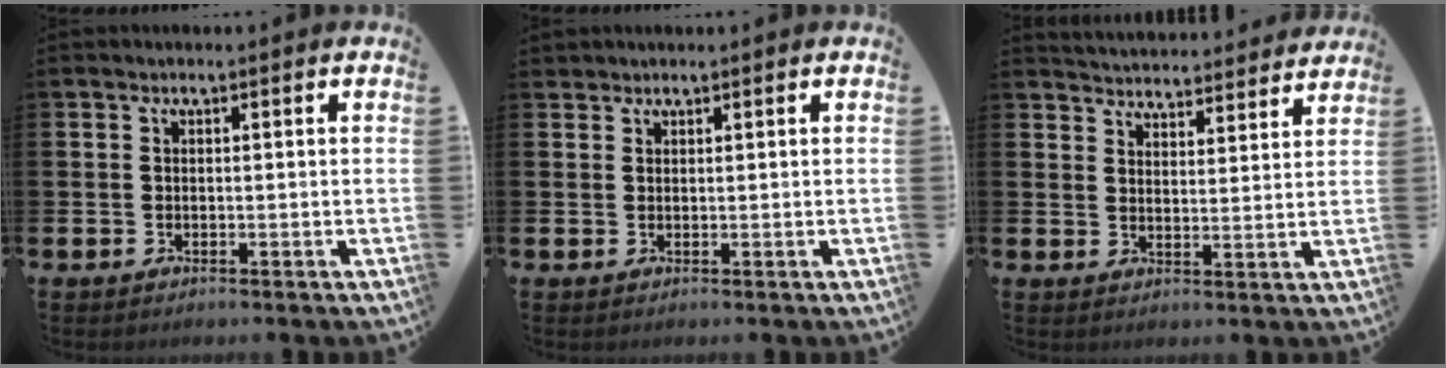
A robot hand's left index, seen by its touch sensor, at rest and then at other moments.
{"total": 1.1, "force": [1.0, 0.4, -0.2], "torque": [0.012, -0.001, 0.017]}
{"total": 4.8, "force": [4.8, 0.5, -0.2], "torque": [-0.012, -0.038, 0.086]}